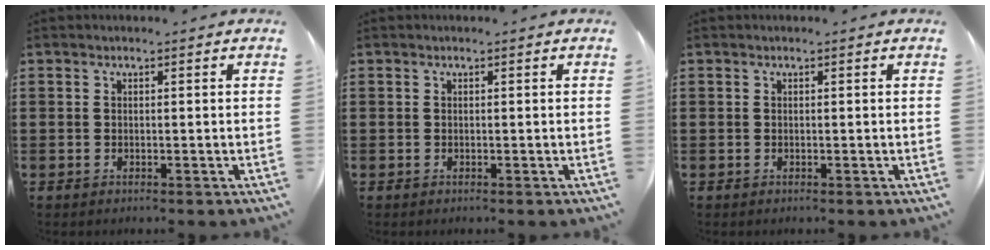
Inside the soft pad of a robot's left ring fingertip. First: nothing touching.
{"total": 0.0}
{"total": 0.0}